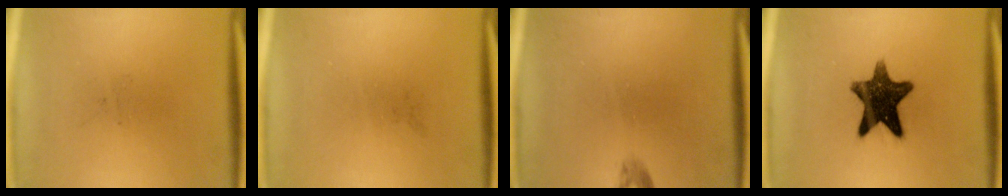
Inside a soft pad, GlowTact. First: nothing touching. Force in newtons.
{"total": 0.0}
{"total": 0.9}
{"total": 12.5}